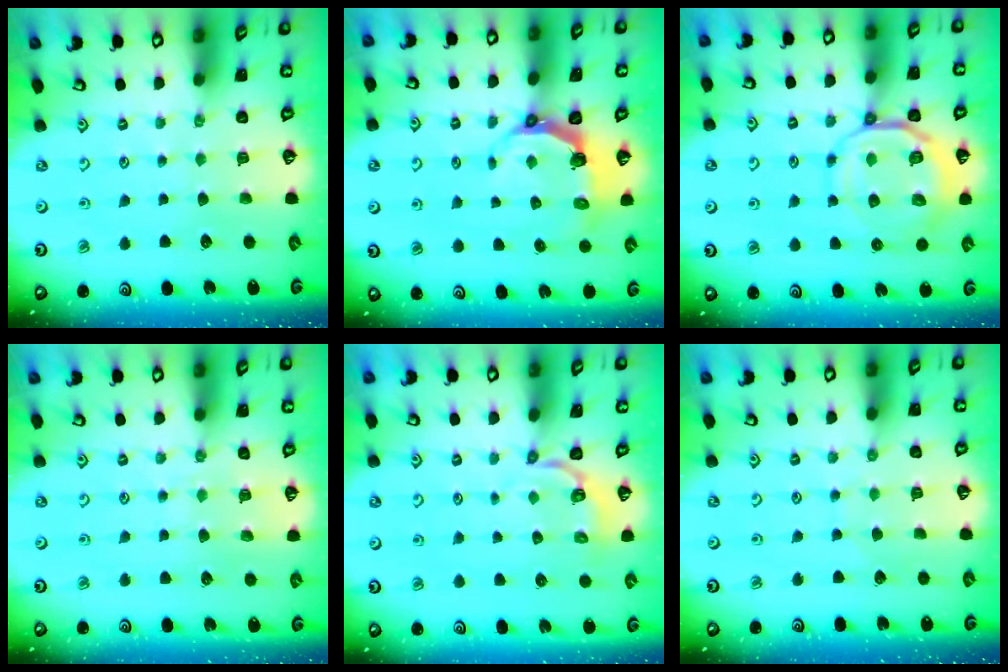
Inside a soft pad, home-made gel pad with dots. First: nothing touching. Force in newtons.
{"total": 5.7, "press": 4.3, "slide": 3.8}
{"total": 10.2, "press": 10.0, "slide": 1.8}
{"total": 5.5, "press": 5.4, "slide": 0.6}
{"total": 3.4, "press": 2.6, "slide": 2.2}
{"total": 4.1, "press": 4.1, "slide": 0.4}